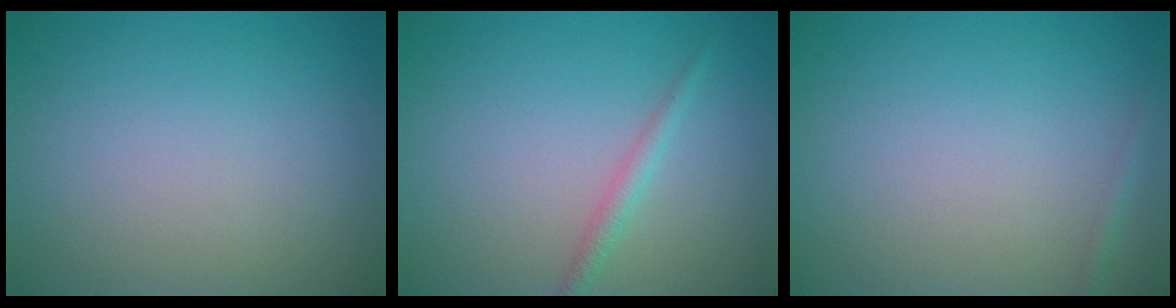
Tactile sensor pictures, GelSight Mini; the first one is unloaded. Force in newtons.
{"total": 1.4, "press": 1.4, "slide": 0.0}
{"total": 0.8, "press": 0.8, "slide": 0.0}